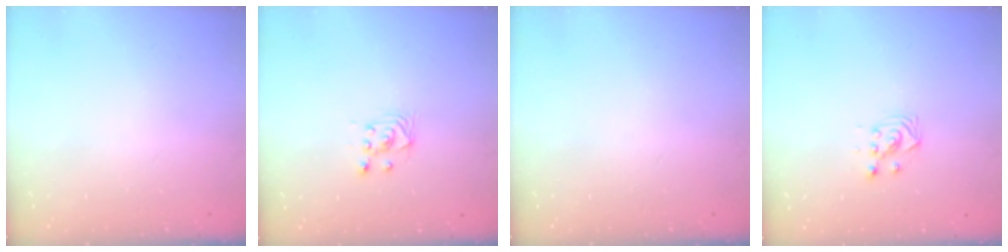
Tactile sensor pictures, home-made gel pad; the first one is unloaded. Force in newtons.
{"total": 3.1, "press": 2.8, "slide": 1.3}
{"total": 0.0}
{"total": 2.9, "press": 2.9, "slide": 0.3}